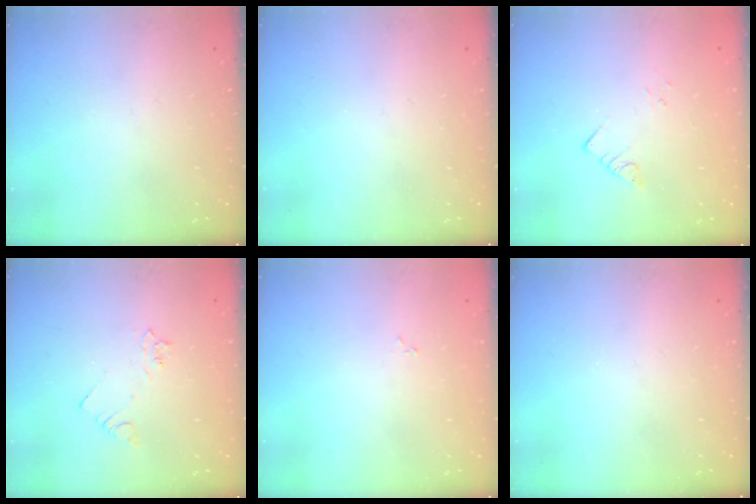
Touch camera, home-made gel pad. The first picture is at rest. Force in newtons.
{"total": 0.0}
{"total": 2.8, "press": 2.8, "slide": 0.2}
{"total": 3.3, "press": 3.2, "slide": 0.5}
{"total": 1.9, "press": 1.9, "slide": 0.3}
{"total": 0.0}